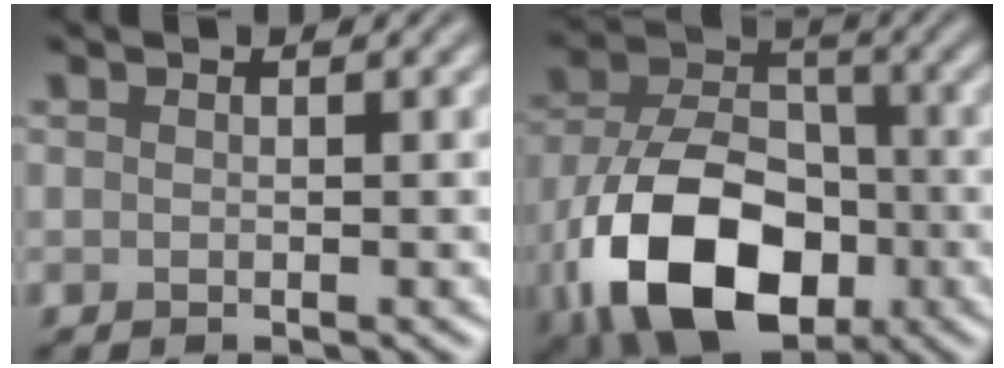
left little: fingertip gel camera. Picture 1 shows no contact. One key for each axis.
{"total": 13.8, "fx": -5.6, "fy": 8.5, "fz": 9.3, "tx": -0.185, "ty": -0.023, "tz": -0.104}